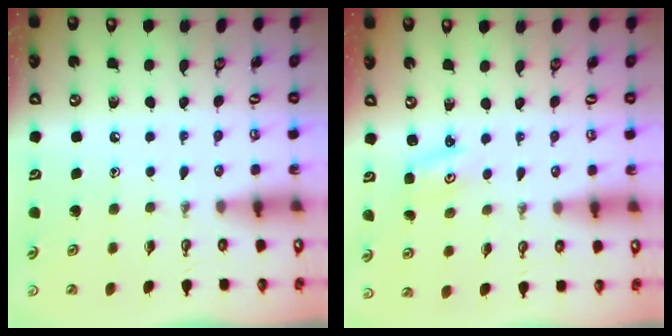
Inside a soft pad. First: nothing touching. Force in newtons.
{"total": 1.8, "press": 1.8, "slide": 0.3}